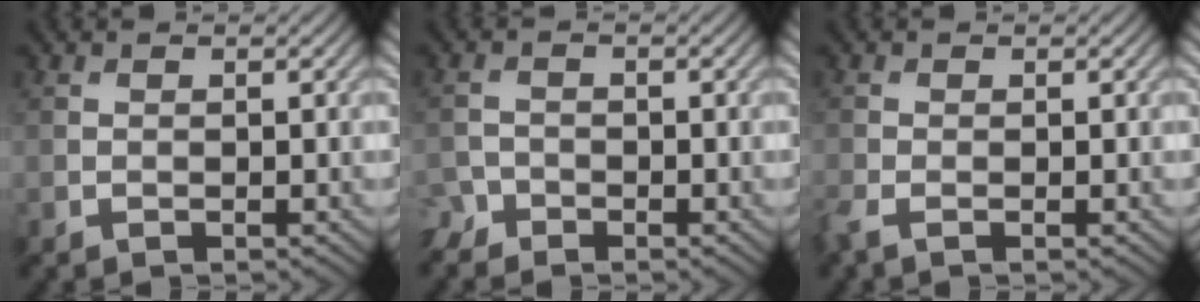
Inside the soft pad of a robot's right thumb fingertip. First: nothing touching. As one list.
[{"total": 2.1, "force": [-1.8, 1.1, 0.3], "torque": [-0.009, -0.004, -0.045]}, {"total": 1.5, "force": [-1.1, 0.3, 1.0], "torque": [-0.034, -0.008, -0.030]}]